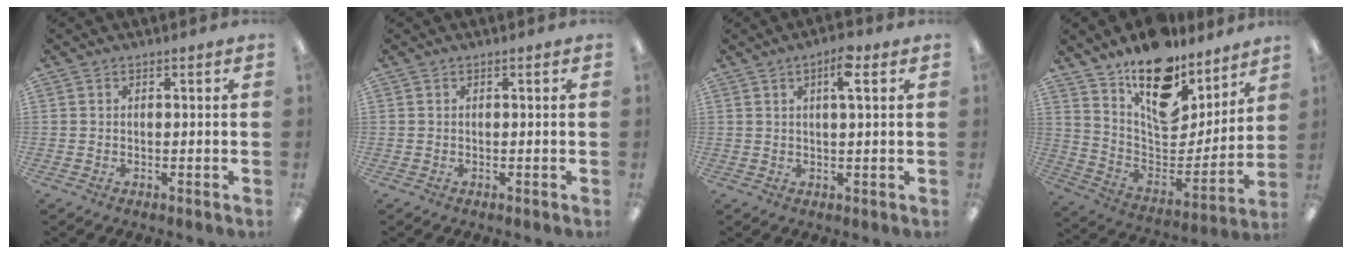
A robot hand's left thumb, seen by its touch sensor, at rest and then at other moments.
{"total": 0.0}
{"total": 5.3, "force": [2.5, 1.3, 4.5], "torque": [-0.072, -0.001, 0.036]}
{"total": 18.5, "force": [13.1, 9.5, 8.9], "torque": [-0.134, -0.107, 0.234]}